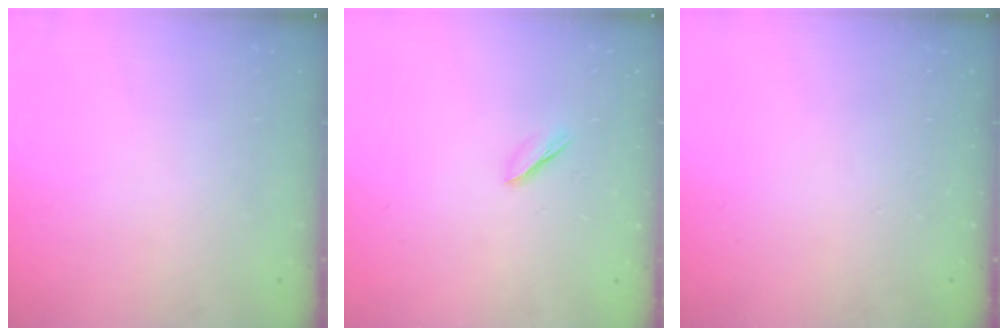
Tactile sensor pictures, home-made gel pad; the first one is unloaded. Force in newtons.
{"total": 2.0, "press": 2.0, "slide": 0.6}
{"total": 0.0}